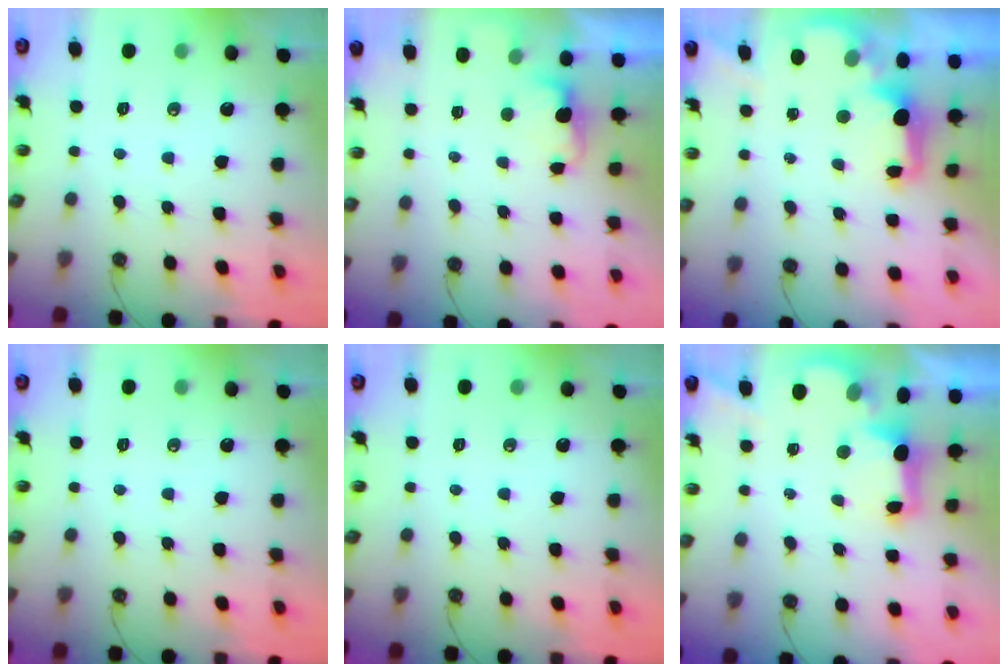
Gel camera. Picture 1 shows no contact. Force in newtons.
{"total": 1.1, "press": 0.8, "slide": 0.7}
{"total": 3.4, "press": 3.3, "slide": 0.5}
{"total": 0.0}
{"total": 0.0}
{"total": 2.7, "press": 2.6, "slide": 0.9}